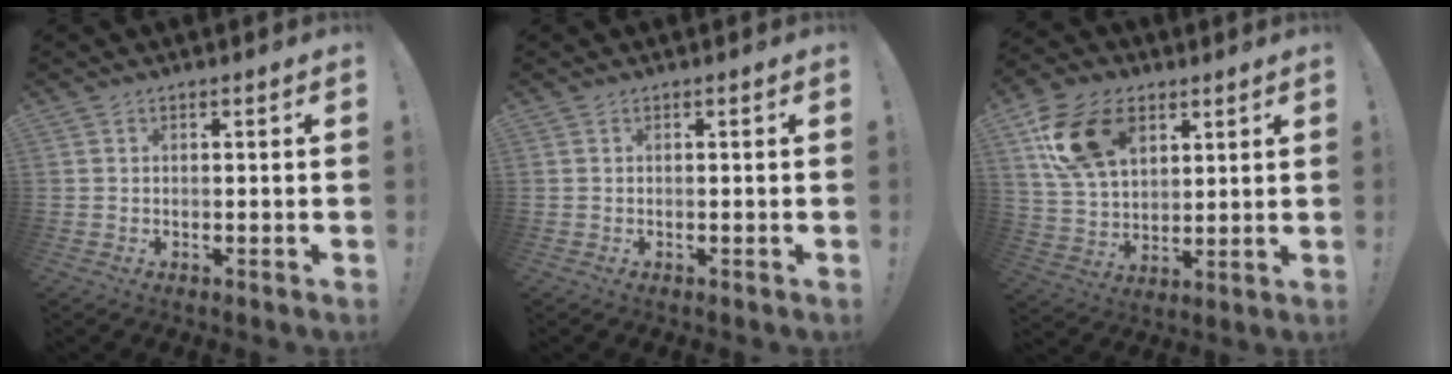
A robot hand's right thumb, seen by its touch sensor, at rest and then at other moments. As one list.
[{"total": 0.0}, {"total": 18.0, "force": [7.8, 12.0, 10.8], "torque": [-0.187, -0.020, 0.153]}]